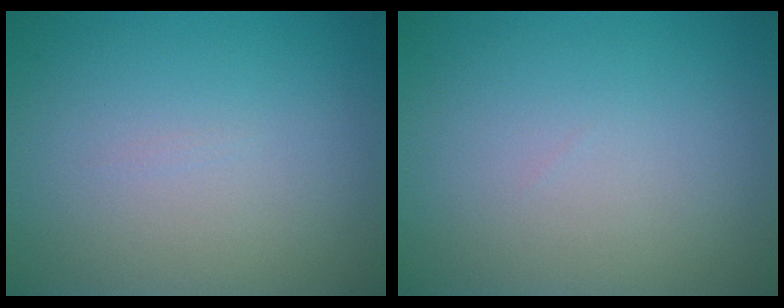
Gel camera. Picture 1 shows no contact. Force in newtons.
{"total": 0.0}